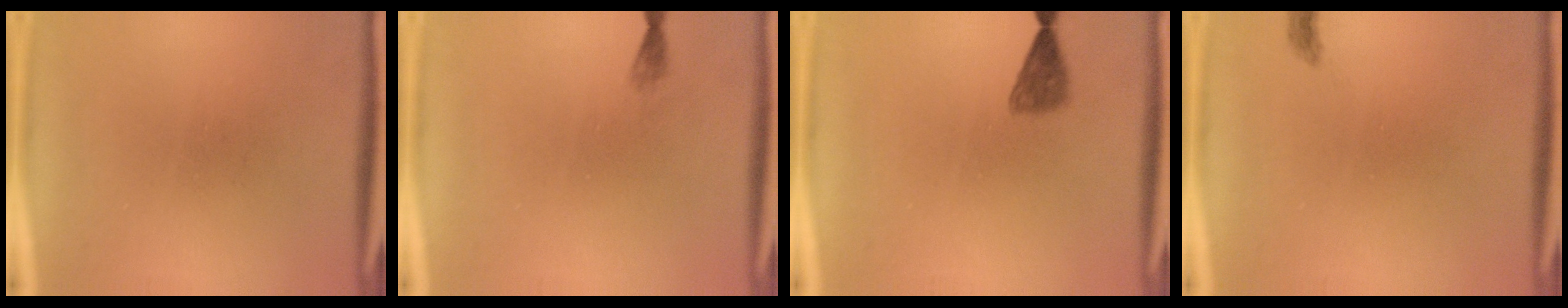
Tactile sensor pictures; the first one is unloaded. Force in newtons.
{"total": 0.7}
{"total": 2.1}
{"total": 0.7}